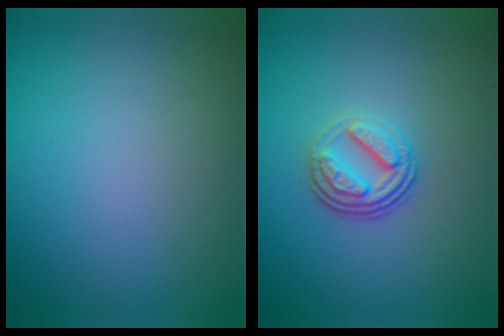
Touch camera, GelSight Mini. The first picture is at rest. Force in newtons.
{"total": 3.6, "press": 2.5, "slide": 2.5}